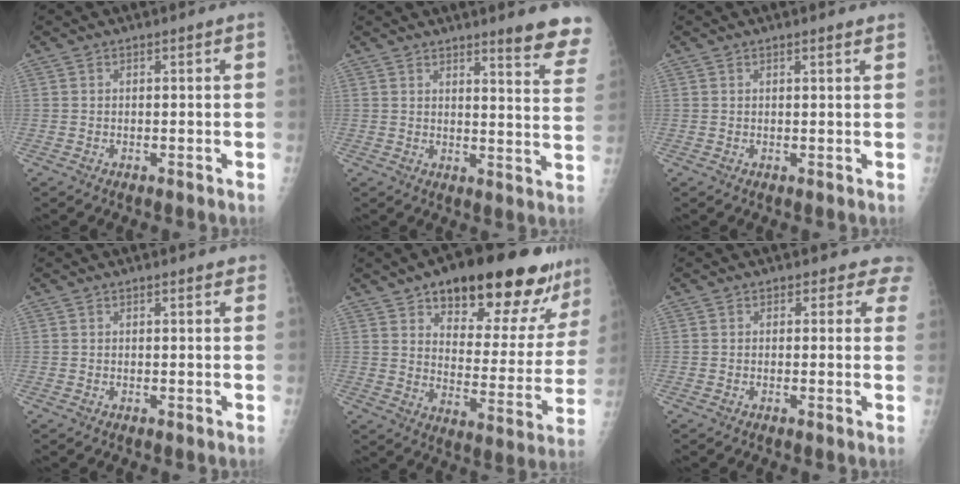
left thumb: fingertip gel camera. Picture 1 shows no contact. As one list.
[{"total": 10.7, "force": [8.6, 1.3, 6.3], "torque": [-0.050, -0.054, 0.090]}, {"total": 1.6, "force": [1.3, 0.2, 0.9], "torque": [-0.006, -0.001, 0.018]}, {"total": 1.6, "force": [1.2, 0.5, 0.8], "torque": [-0.004, -0.002, 0.013]}, {"total": 25.1, "force": [17.3, 9.4, 15.5], "torque": [-0.160, -0.065, 0.237]}, {"total": 3.7, "force": [3.1, 2.1, 0.0], "torque": [0.038, -0.013, 0.010]}]